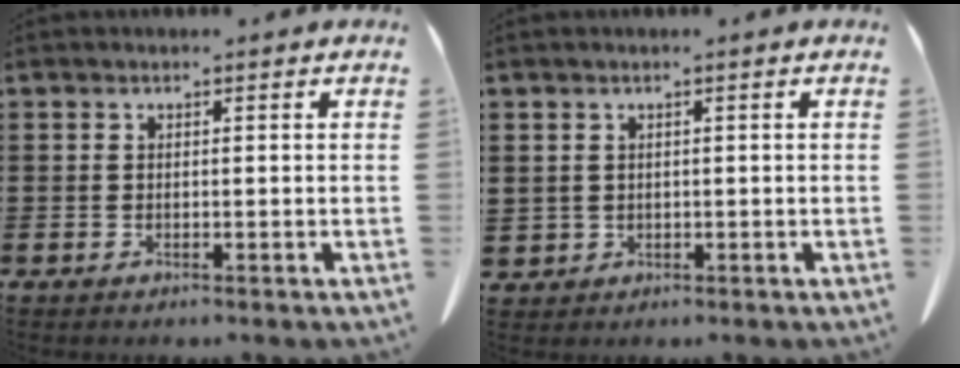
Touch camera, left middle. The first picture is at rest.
{"total": 1.2, "force": [0.6, 1.0, 0.2], "torque": [-0.008, 0.002, 0.012]}